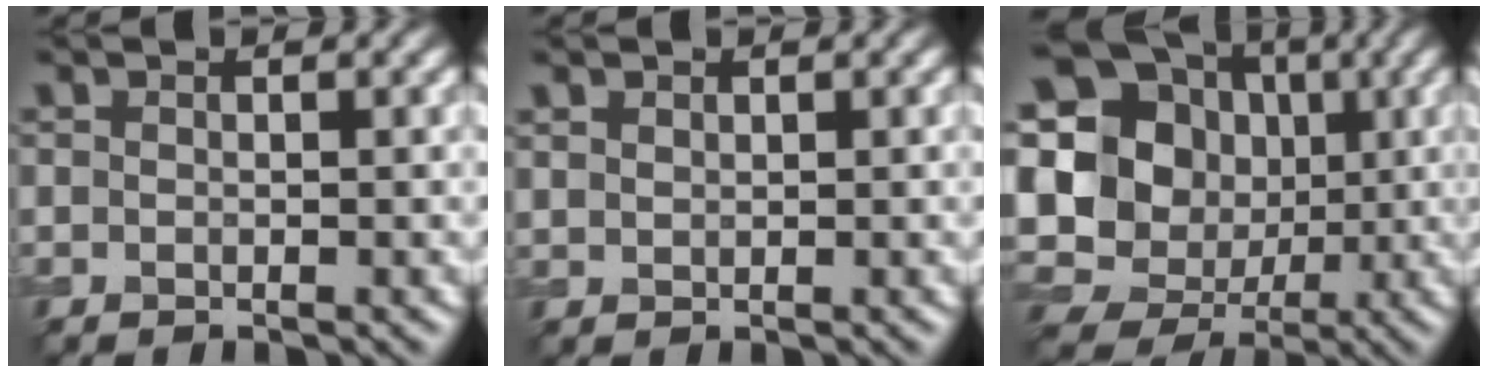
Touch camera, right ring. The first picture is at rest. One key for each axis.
{"total": 1.0, "fx": 0.8, "fy": 0.6, "fz": 0.3, "tx": -0.008, "ty": 0.000, "tz": 0.019}
{"total": 21.5, "fx": 1.1, "fy": 20.1, "fz": 7.3, "tx": -0.166, "ty": 0.009, "tz": -0.024}